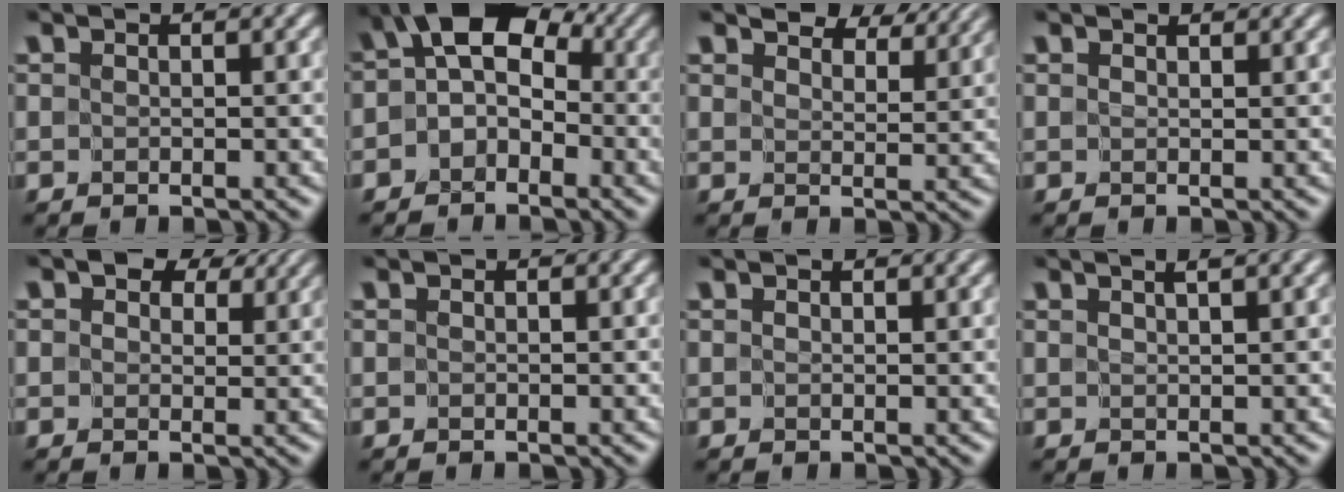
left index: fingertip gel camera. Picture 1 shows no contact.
{"total": 6.8, "force": [0.3, 4.8, 4.8], "torque": [-0.052, 0.025, -0.017]}
{"total": 5.7, "force": [5.2, 1.4, 1.9], "torque": [-0.035, 0.003, 0.068]}
{"total": 0.7, "force": [0.7, 0.2, 0.2], "torque": [-0.001, 0.003, 0.008]}
{"total": 4.3, "force": [2.5, 2.4, 2.6], "torque": [-0.036, 0.002, 0.027]}
{"total": 0.0}
{"total": 0.5, "force": [0.5, 0.1, 0.2], "torque": [0.002, 0.003, 0.007]}
{"total": 2.1, "force": [1.4, 0.4, 1.5], "torque": [-0.003, 0.003, -0.002]}